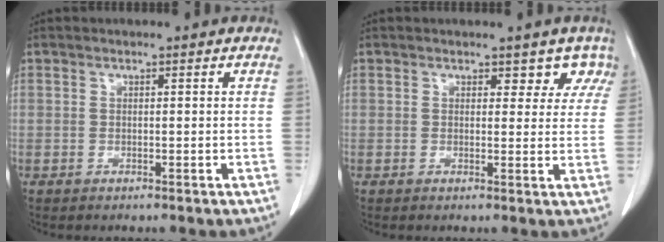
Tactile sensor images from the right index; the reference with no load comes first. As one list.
[{"total": 3.9, "force": [3.0, 2.4, 0.6], "torque": [0.019, -0.005, 0.018]}]